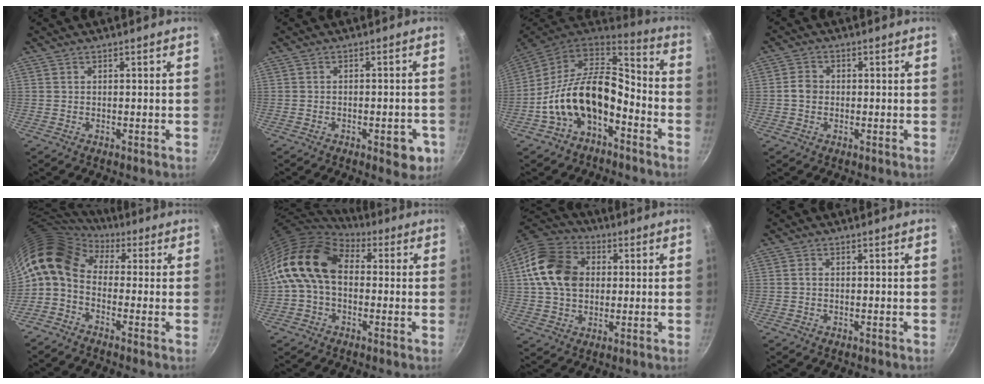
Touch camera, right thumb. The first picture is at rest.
{"total": 5.9, "force": [-2.4, 2.7, 4.6], "torque": [-0.039, 0.012, -0.026]}
{"total": 17.2, "force": [-5.3, 10.3, 12.7], "torque": [-0.209, 0.063, -0.104]}
{"total": 3.0, "force": [-0.4, 2.5, 1.5], "torque": [-0.018, 0.012, -0.010]}
{"total": 11.0, "force": [2.0, 7.6, 7.8], "torque": [-0.133, 0.022, 0.013]}
{"total": 13.7, "force": [1.3, 9.6, 9.6], "torque": [-0.148, 0.023, 0.005]}
{"total": 15.4, "force": [2.6, 11.8, 9.6], "torque": [-0.158, 0.014, 0.034]}
{"total": 0.7, "force": [-0.1, 0.5, 0.5], "torque": [-0.010, 0.004, -0.003]}